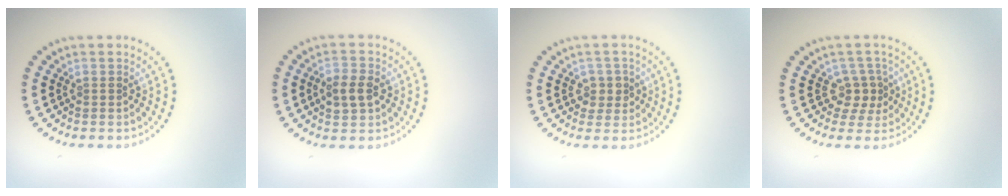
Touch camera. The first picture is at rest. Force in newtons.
{"total": 2.7, "press": 2.7, "slide": 0.0}
{"total": 1.7, "press": 1.7, "slide": 0.4}
{"total": 2.1, "press": 1.6, "slide": 1.4}